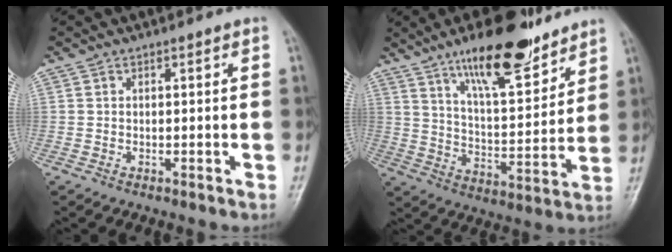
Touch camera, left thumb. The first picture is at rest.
{"total": 16.5, "force": [11.7, 4.8, 10.5], "torque": [-0.143, -0.069, 0.197]}